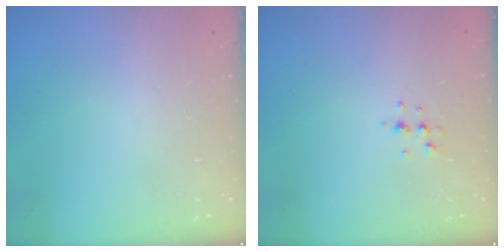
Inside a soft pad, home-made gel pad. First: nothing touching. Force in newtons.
{"total": 4.1, "press": 3.7, "slide": 1.8}